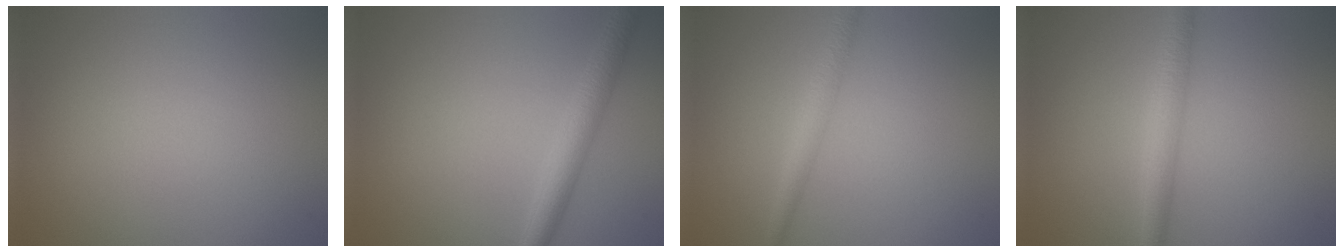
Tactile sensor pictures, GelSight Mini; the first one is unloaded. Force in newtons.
{"total": 2.8, "press": 2.8, "slide": 0.1}
{"total": 2.0, "press": 2.0, "slide": 0.0}
{"total": 2.8, "press": 2.8, "slide": 0.1}